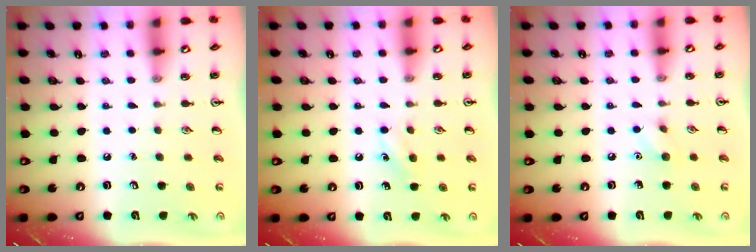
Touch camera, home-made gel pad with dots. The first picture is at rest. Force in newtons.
{"total": 6.5, "press": 6.2, "slide": 1.9}
{"total": 5.6, "press": 5.4, "slide": 1.8}